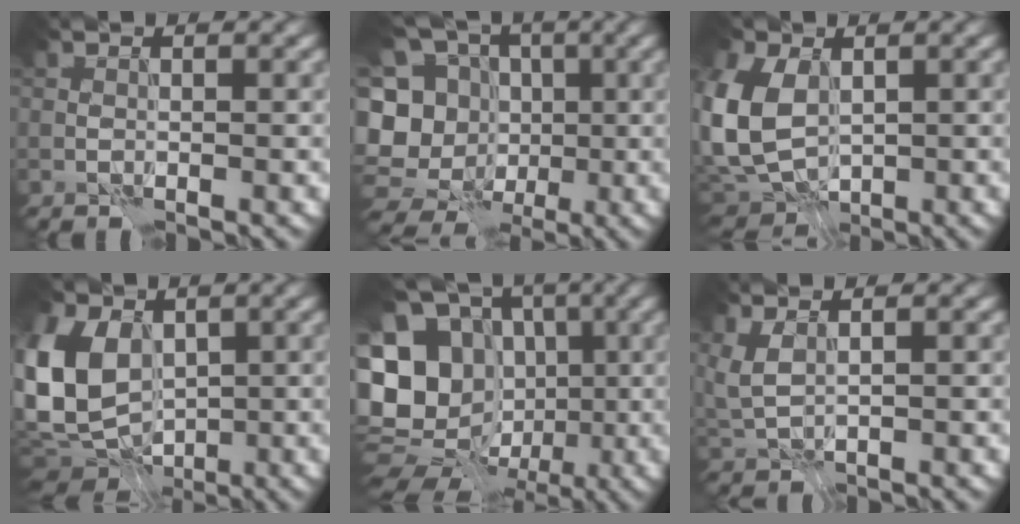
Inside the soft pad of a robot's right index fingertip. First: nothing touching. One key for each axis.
{"total": 14.1, "fx": -2.7, "fy": 12.5, "fz": 5.9, "tx": -0.153, "ty": 0.029, "tz": -0.051}
{"total": 8.5, "fx": 0.1, "fy": 6.0, "fz": 6.1, "tx": -0.162, "ty": -0.004, "tz": -0.003}
{"total": 11.5, "fx": 0.8, "fy": 8.2, "fz": 8.0, "tx": -0.195, "ty": -0.007, "tz": 0.007}
{"total": 21.5, "fx": -2.9, "fy": 19.2, "fz": 9.2, "tx": -0.215, "ty": 0.019, "tz": -0.079}
{"total": 3.1, "fx": 1.4, "fy": 1.4, "fz": 2.4, "tx": -0.056, "ty": 0.009, "tz": 0.034}